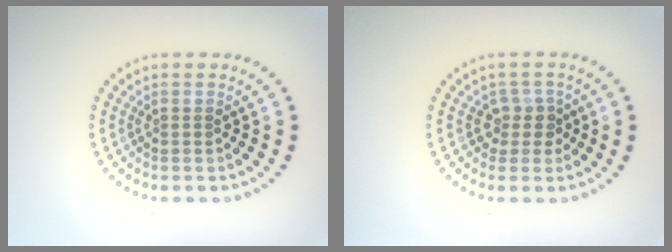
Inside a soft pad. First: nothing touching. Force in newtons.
{"total": 1.8, "press": 1.4, "slide": 1.2}